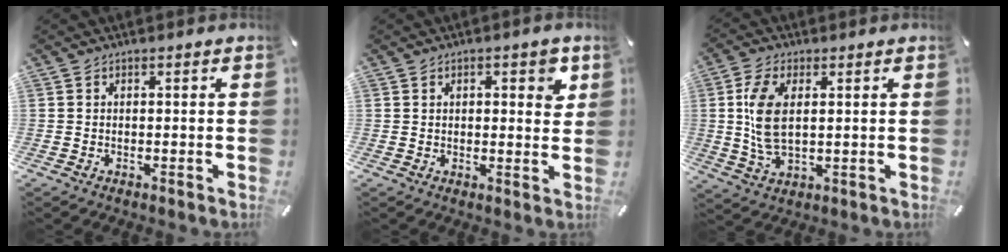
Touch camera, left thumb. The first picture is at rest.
{"total": 4.1, "force": [1.6, 1.9, 3.2], "torque": [-0.034, -0.005, 0.019]}
{"total": 9.3, "force": [1.6, 5.1, 7.6], "torque": [-0.179, -0.002, 0.026]}